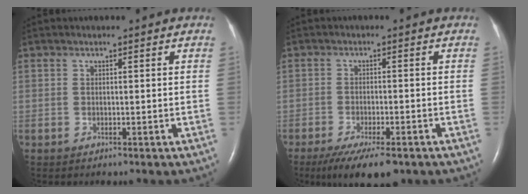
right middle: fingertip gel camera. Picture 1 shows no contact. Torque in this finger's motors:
{"motor_torque": [0.82, -0.75, 0.45, 0.05]}